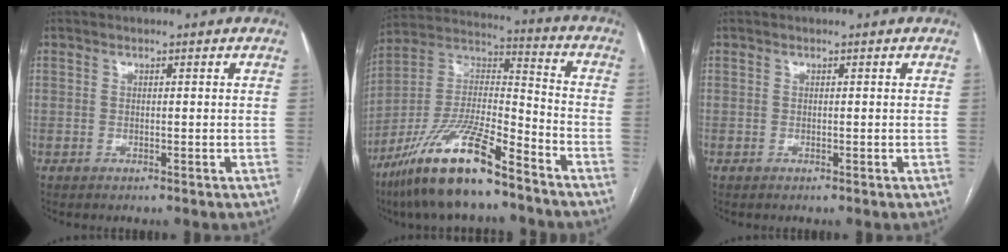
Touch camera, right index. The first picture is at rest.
{"total": 17.9, "force": [-12.6, 2.8, 12.5], "torque": [-0.260, -0.010, -0.230]}
{"total": 0.0}